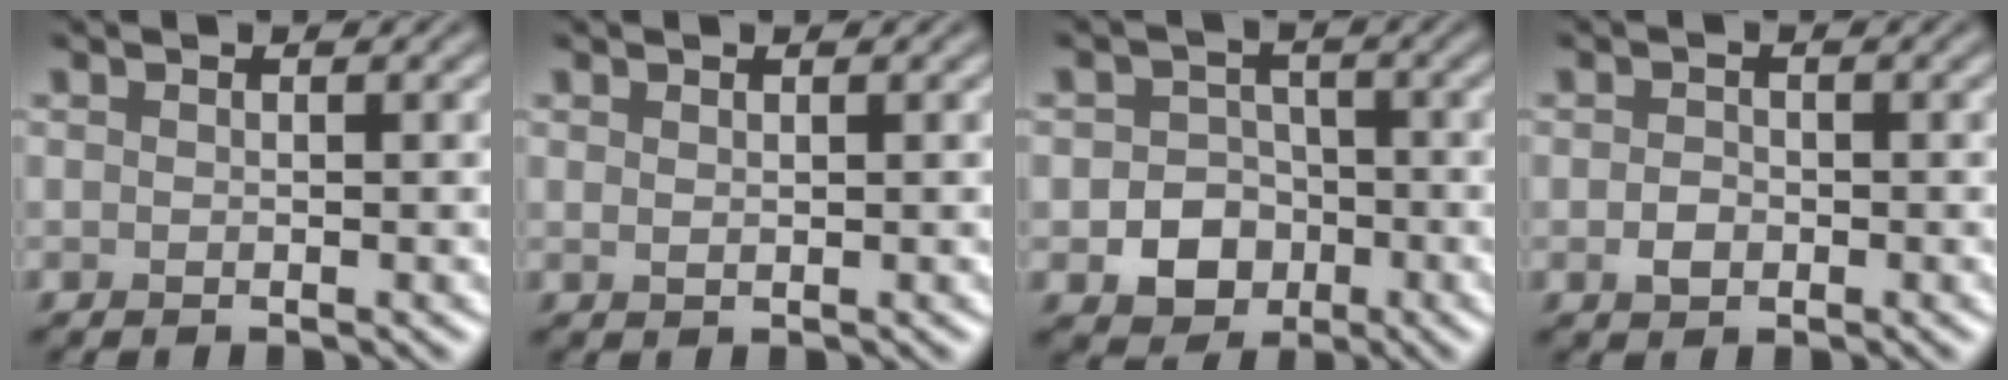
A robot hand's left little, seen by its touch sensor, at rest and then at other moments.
{"total": 0.6, "force": [0.4, 0.2, 0.3], "torque": [-0.008, -0.002, 0.009]}
{"total": 5.0, "force": [-1.7, 4.2, 2.0], "torque": [-0.005, -0.003, -0.045]}
{"total": 1.6, "force": [-0.4, 1.2, 1.0], "torque": [-0.018, -0.002, -0.012]}